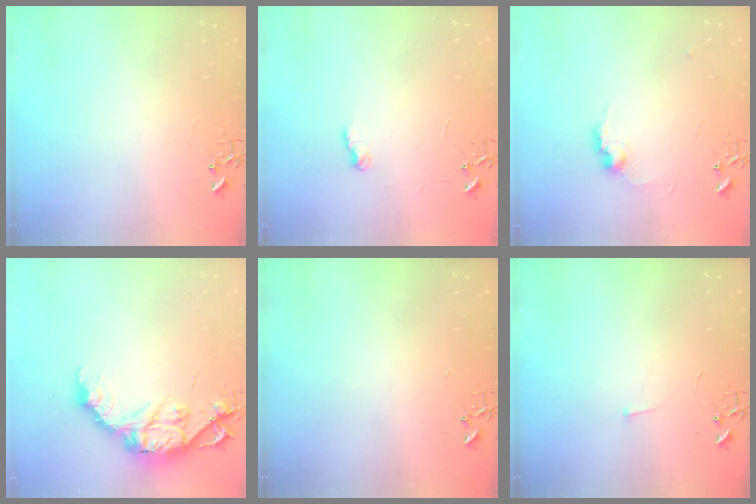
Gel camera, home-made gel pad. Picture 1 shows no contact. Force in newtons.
{"total": 6.2, "press": 6.1, "slide": 0.8}
{"total": 8.6, "press": 8.6, "slide": 0.4}
{"total": 14.5, "press": 14.4, "slide": 1.0}
{"total": 1.5, "press": 1.5, "slide": 0.3}
{"total": 3.0, "press": 2.9, "slide": 0.3}